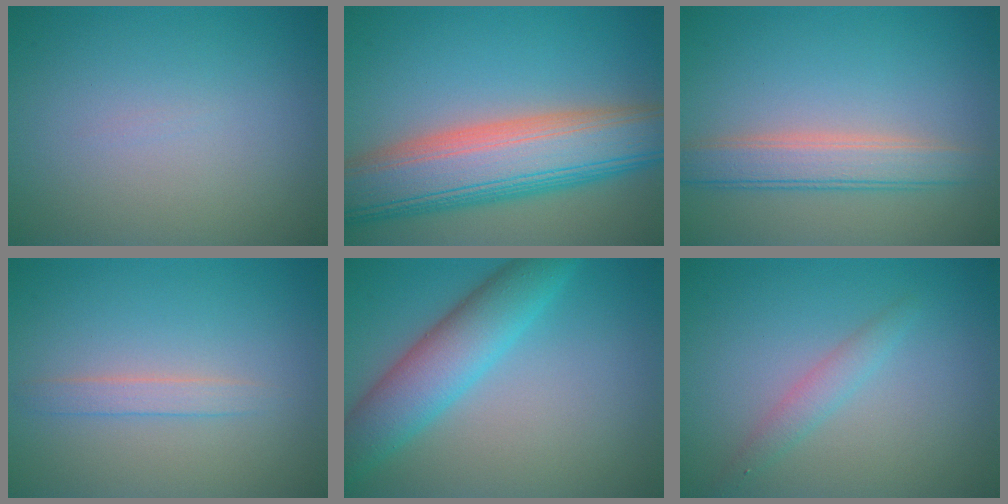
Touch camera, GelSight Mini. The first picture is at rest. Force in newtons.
{"total": 11.1, "press": 11.1, "slide": 0.6}
{"total": 3.9, "press": 3.9, "slide": 0.3}
{"total": 1.5, "press": 1.5, "slide": 0.1}
{"total": 6.1, "press": 6.1, "slide": 0.1}
{"total": 1.7, "press": 1.7, "slide": 0.0}